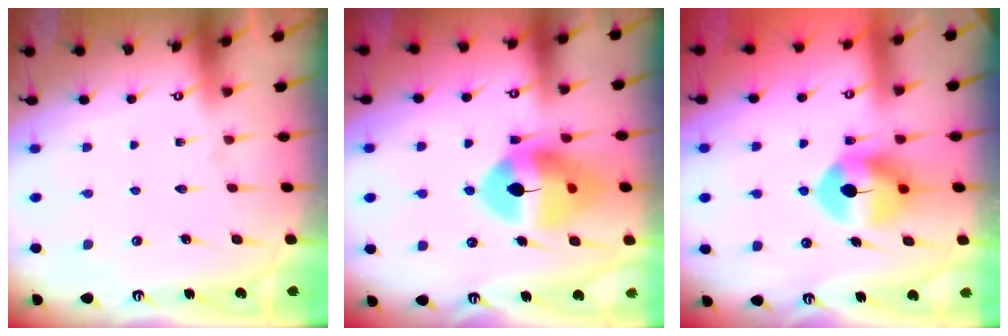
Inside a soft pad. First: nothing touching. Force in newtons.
{"total": 14.1, "press": 14.0, "slide": 1.8}
{"total": 9.2, "press": 9.1, "slide": 1.3}